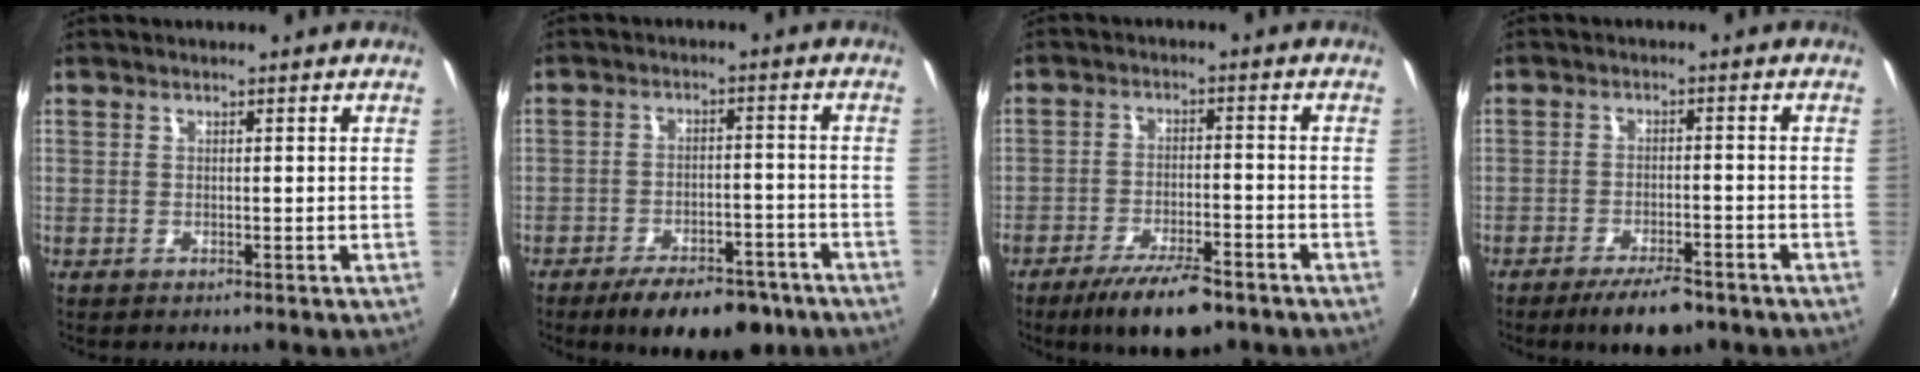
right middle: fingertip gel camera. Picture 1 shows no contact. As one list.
[{"total": 12.4, "force": [-9.2, 4.9, 6.8], "torque": [-0.124, 0.002, -0.126]}, {"total": 10.6, "force": [-7.7, 3.2, 6.6], "torque": [-0.137, -0.014, -0.126]}, {"total": 7.6, "force": [-5.8, 2.2, 4.3], "torque": [-0.096, -0.010, -0.093]}]